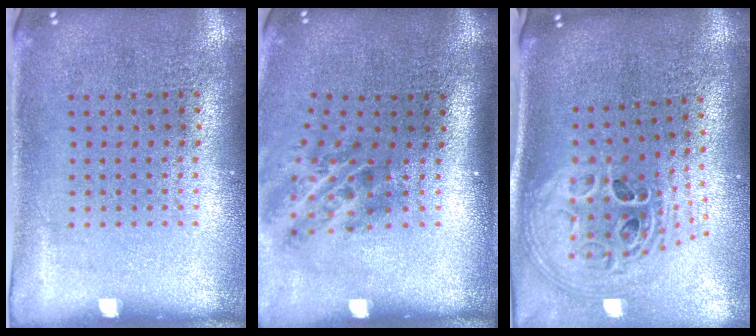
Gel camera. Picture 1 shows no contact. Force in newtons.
{"total": 2.1, "press": 1.3, "slide": 1.6}
{"total": 2.4, "press": 1.7, "slide": 1.7}